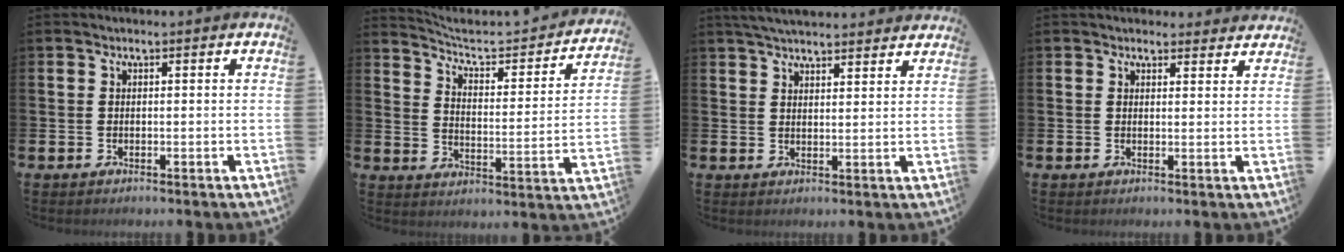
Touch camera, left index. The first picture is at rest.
{"total": 5.4, "force": [4.8, 1.4, 2.1], "torque": [-0.058, -0.041, 0.070]}
{"total": 4.4, "force": [4.3, 0.5, 0.8], "torque": [-0.023, -0.018, 0.080]}
{"total": 2.4, "force": [2.2, 0.8, 0.0], "torque": [0.014, -0.012, 0.038]}